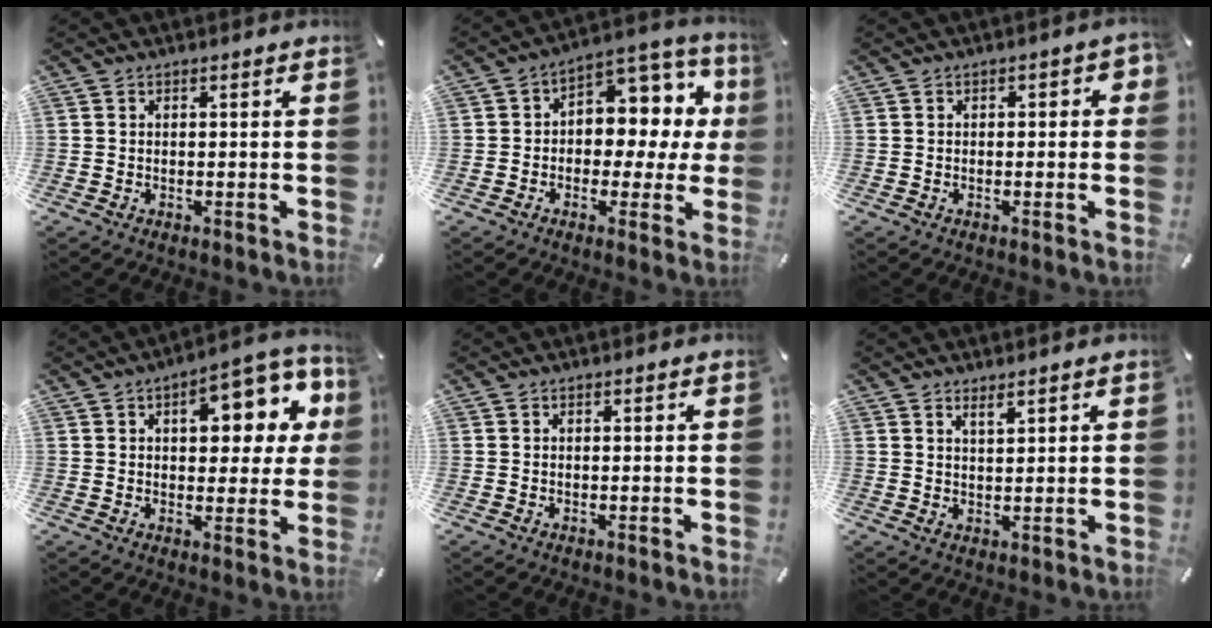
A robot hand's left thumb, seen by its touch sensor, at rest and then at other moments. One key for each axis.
{"total": 9.1, "fx": 1.4, "fy": 7.1, "fz": 5.6, "tx": -0.069, "ty": -0.021, "tz": 0.026}
{"total": 1.7, "fx": -0.5, "fy": 1.1, "fz": 1.2, "tx": -0.013, "ty": 0.002, "tz": -0.011}
{"total": 15.0, "fx": 4.9, "fy": 7.6, "fz": 12.0, "tx": -0.140, "ty": -0.019, "tz": 0.076}
{"total": 0.0}
{"total": 2.5, "fx": 2.1, "fy": 0.5, "fz": 1.3, "tx": -0.027, "ty": -0.009, "tz": 0.039}